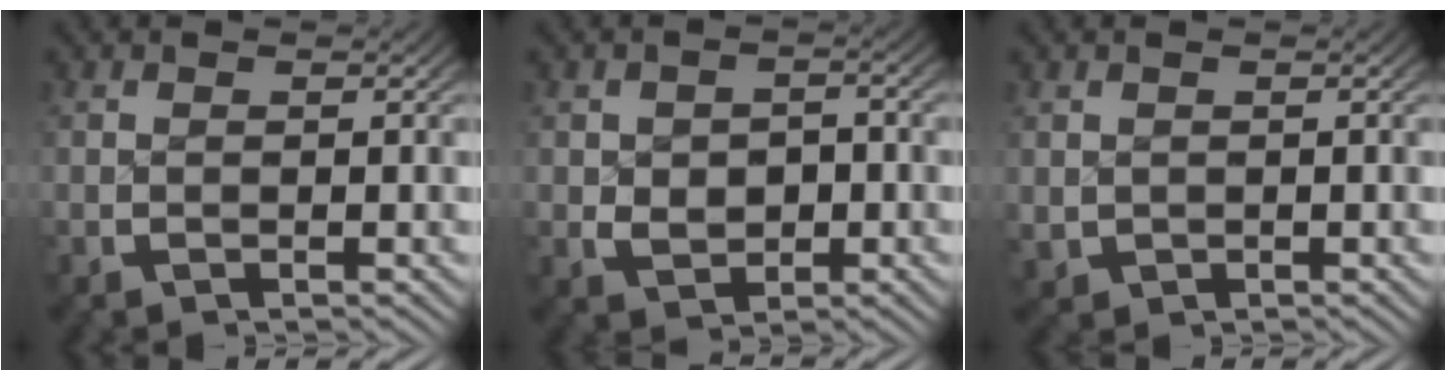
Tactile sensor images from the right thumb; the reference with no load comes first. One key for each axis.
{"total": 3.4, "fx": -0.4, "fy": 2.6, "fz": 2.2, "tx": -0.041, "ty": -0.020, "tz": 0.007}
{"total": 1.6, "fx": 0.0, "fy": 1.5, "fz": 0.5, "tx": -0.018, "ty": -0.013, "tz": 0.012}